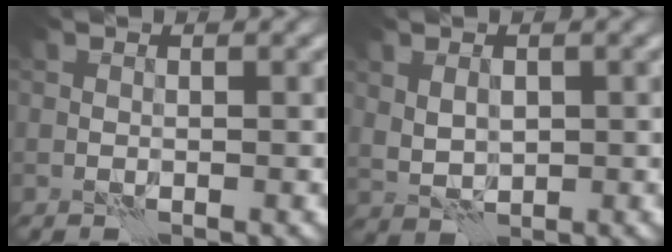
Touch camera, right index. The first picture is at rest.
{"total": 2.6, "force": [0.1, 1.7, 1.9], "torque": [-0.038, -0.004, 0.007]}